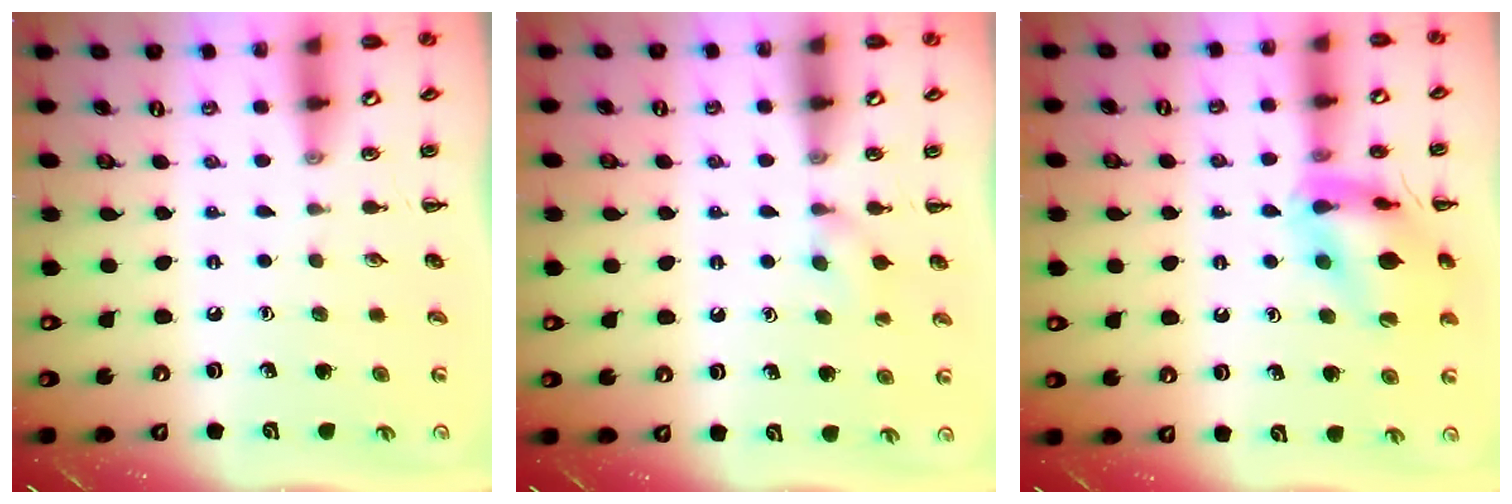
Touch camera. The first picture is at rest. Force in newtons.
{"total": 5.4, "press": 5.0, "slide": 2.0}
{"total": 15.1, "press": 15.0, "slide": 1.1}